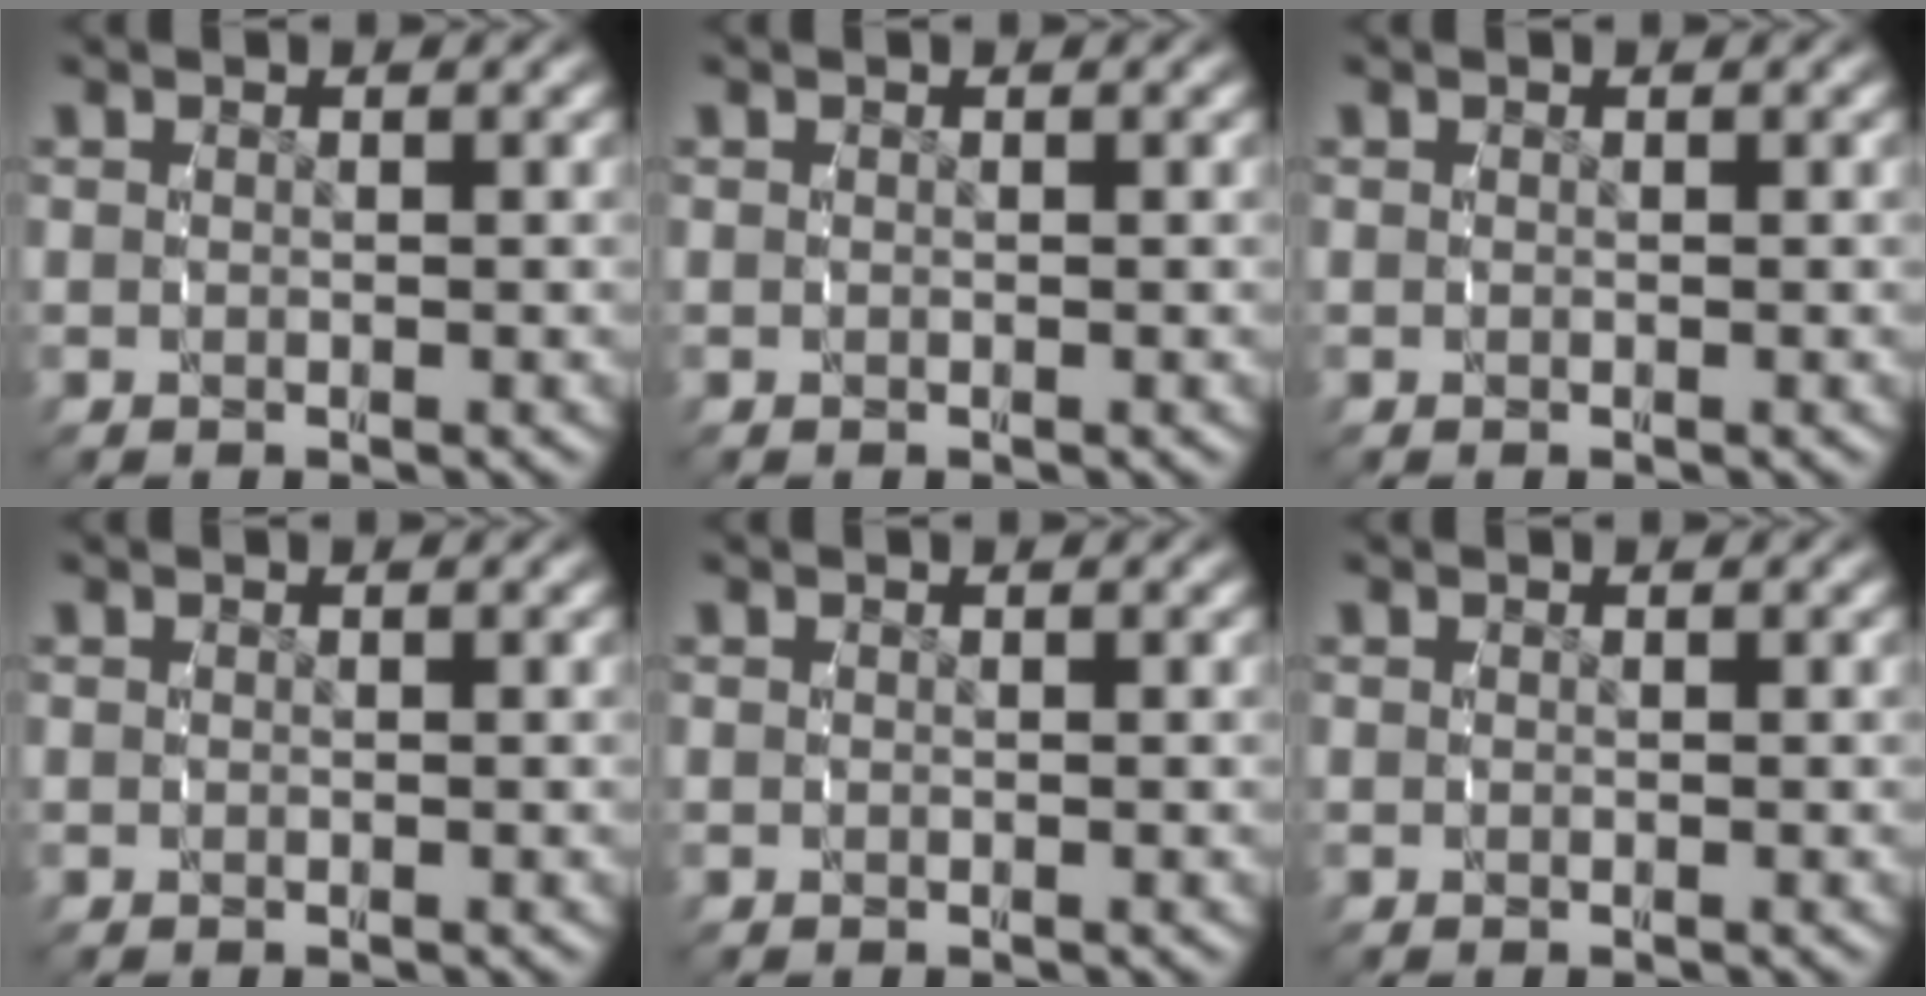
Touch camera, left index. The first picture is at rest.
{"total": 0.0}
{"total": 0.0}
{"total": 0.0}
{"total": 0.0}
{"total": 0.0}